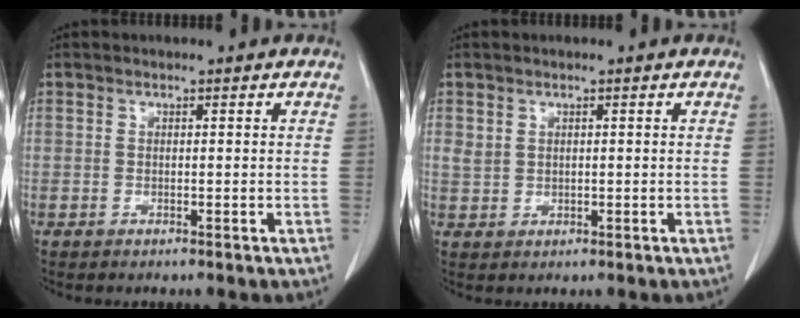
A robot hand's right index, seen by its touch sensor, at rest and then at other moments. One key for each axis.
{"total": 1.8, "fx": 0.9, "fy": 1.4, "fz": 0.7, "tx": -0.014, "ty": 0.000, "tz": 0.020}